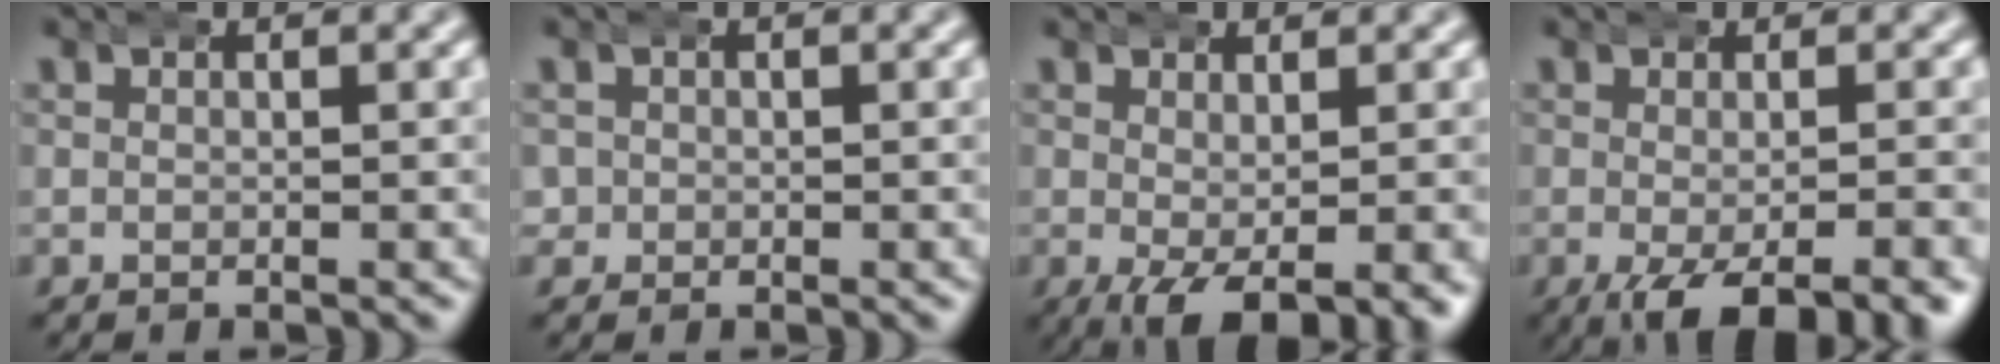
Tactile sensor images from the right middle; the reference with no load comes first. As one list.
[{"total": 1.6, "force": [-0.4, 1.6, -0.2], "torque": [0.008, -0.003, -0.010]}, {"total": 7.0, "force": [-2.4, 3.2, 5.8], "torque": [-0.089, -0.033, -0.015]}, {"total": 7.4, "force": [-4.1, 2.9, 5.4], "torque": [-0.089, -0.024, -0.050]}]